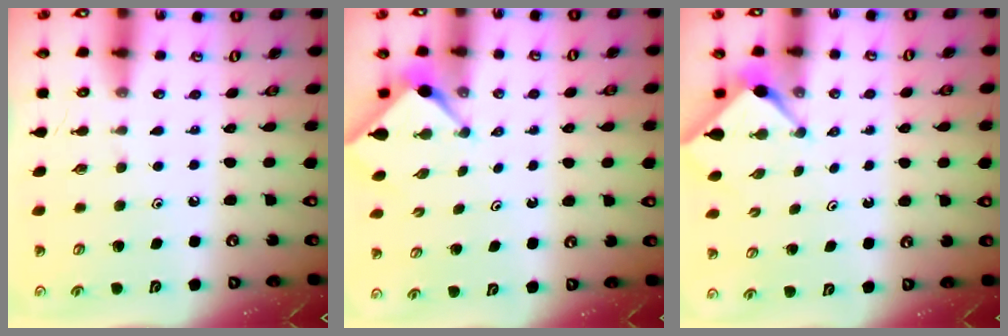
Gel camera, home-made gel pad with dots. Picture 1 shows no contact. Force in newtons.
{"total": 3.1, "press": 3.1, "slide": 0.4}
{"total": 3.2, "press": 3.2, "slide": 0.2}